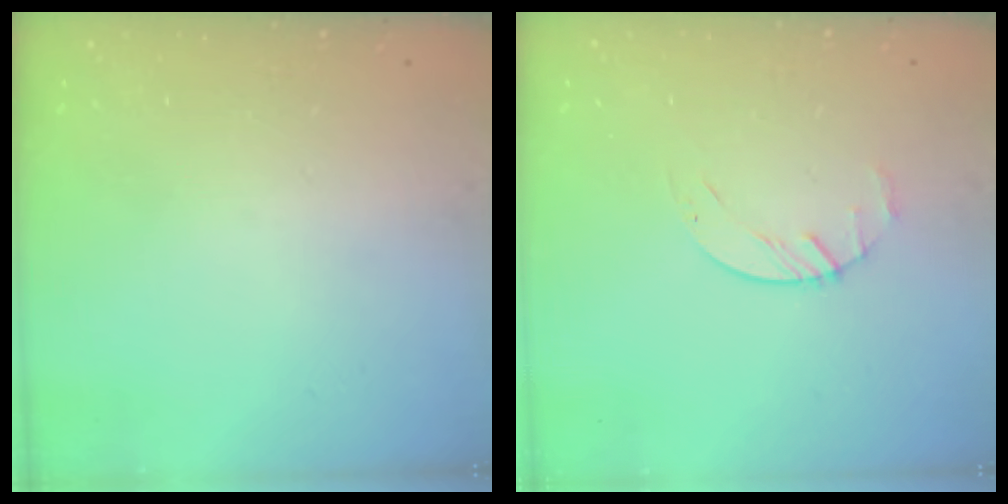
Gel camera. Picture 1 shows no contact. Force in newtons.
{"total": 2.2, "press": 2.2, "slide": 0.4}